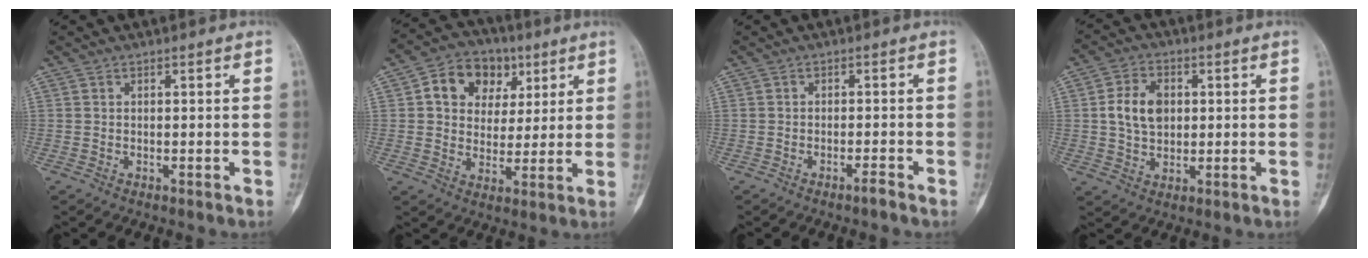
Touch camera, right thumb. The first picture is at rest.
{"total": 12.2, "force": [4.3, 9.7, 5.9], "torque": [-0.054, -0.001, 0.069]}
{"total": 1.5, "force": [-1.2, 0.0, 0.9], "torque": [-0.020, 0.007, -0.022]}
{"total": 8.1, "force": [1.1, 5.8, 5.6], "torque": [-0.087, 0.003, 0.020]}